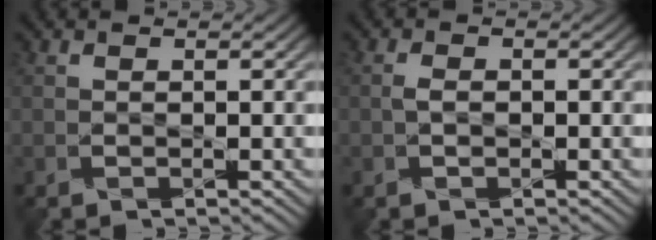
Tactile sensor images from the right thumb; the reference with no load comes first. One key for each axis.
{"total": 1.2, "fx": -0.2, "fy": 0.8, "fz": 0.9, "tx": -0.021, "ty": 0.001, "tz": -0.004}